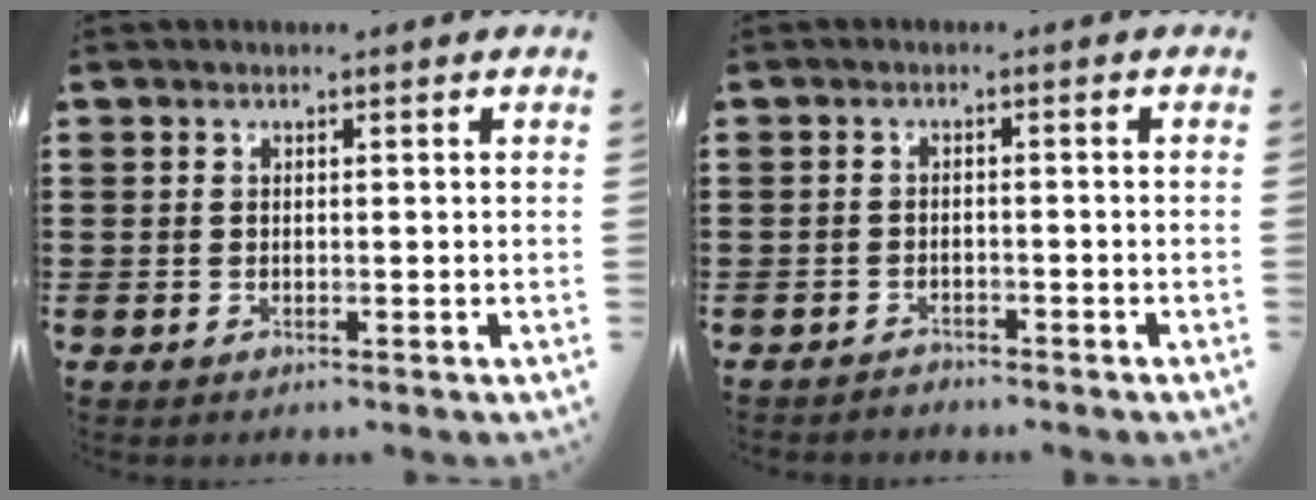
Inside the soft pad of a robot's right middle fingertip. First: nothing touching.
{"total": 1.4, "force": [-1.4, 0.1, -0.1], "torque": [-0.005, -0.001, -0.030]}